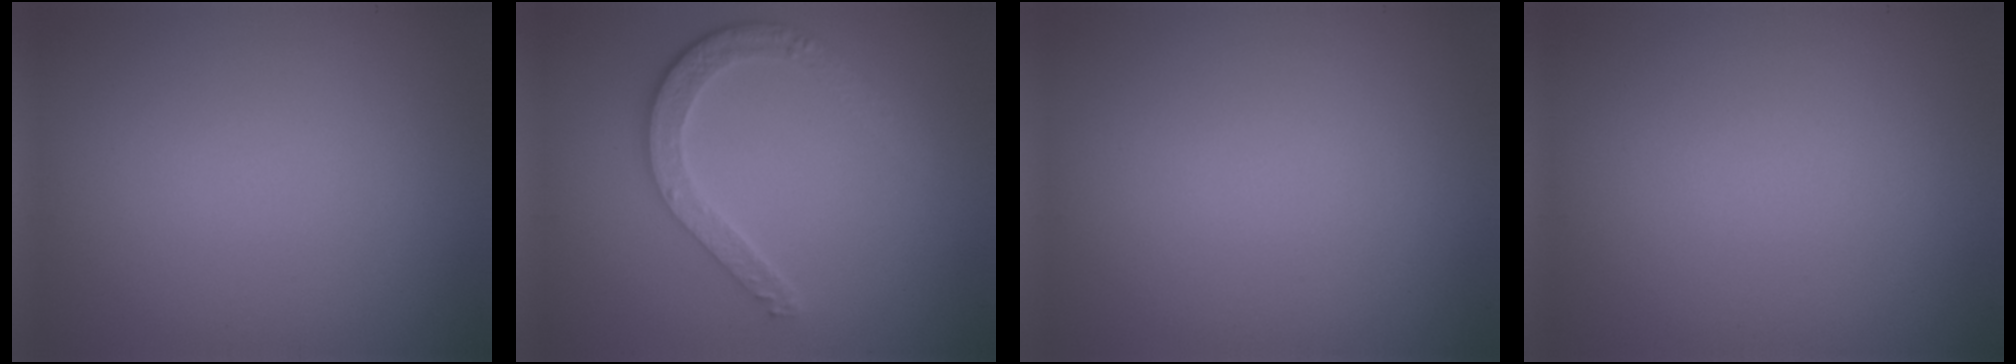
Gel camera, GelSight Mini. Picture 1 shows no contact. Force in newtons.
{"total": 3.6, "press": 2.9, "slide": 2.2}
{"total": 0.0}
{"total": 0.0}